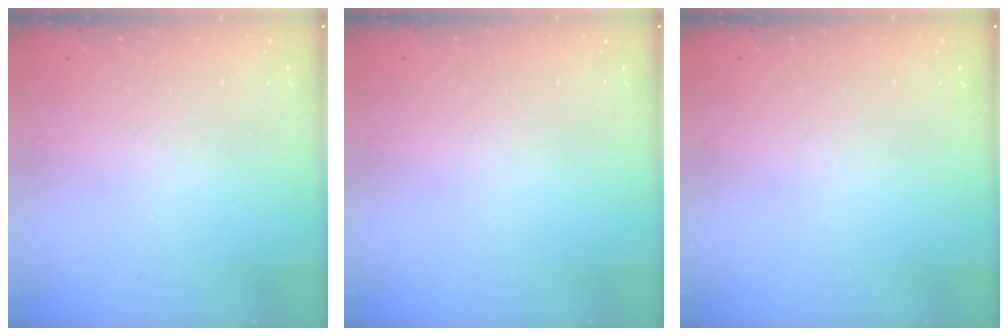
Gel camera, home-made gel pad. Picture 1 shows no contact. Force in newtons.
{"total": 0.0}
{"total": 0.0}